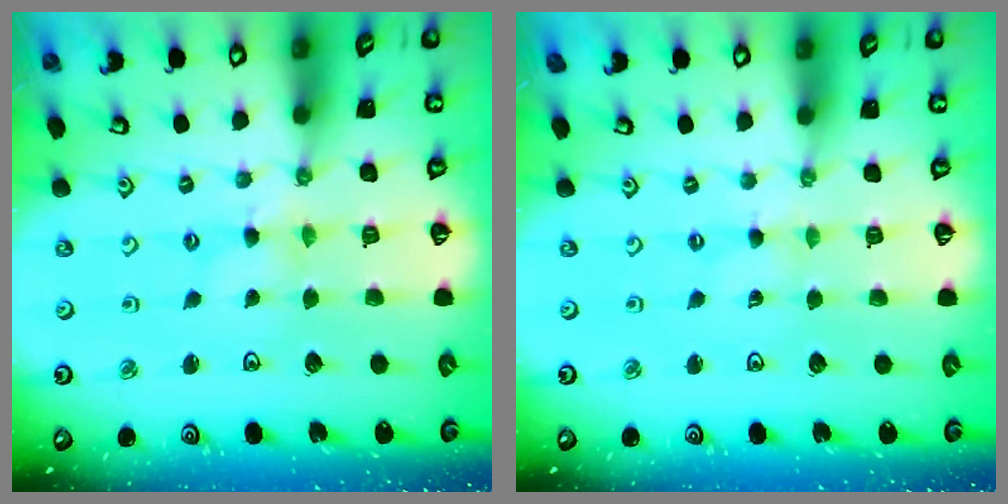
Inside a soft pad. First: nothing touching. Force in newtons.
{"total": 0.0}